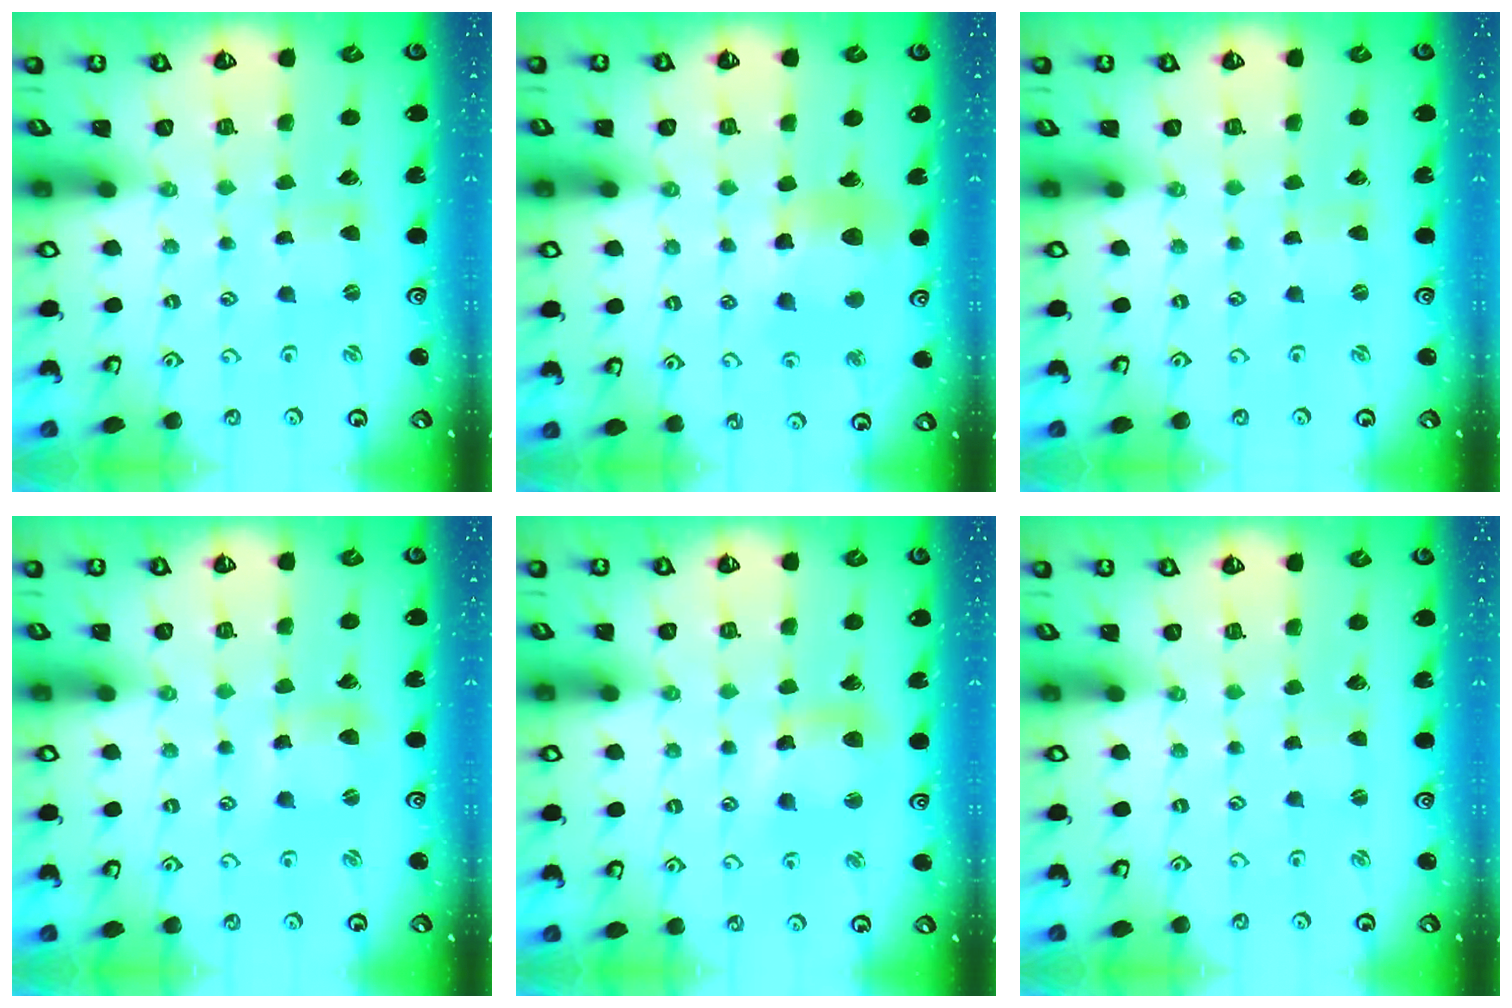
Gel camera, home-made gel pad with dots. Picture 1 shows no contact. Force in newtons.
{"total": 11.2, "press": 11.1, "slide": 1.5}
{"total": 0.0}
{"total": 4.7, "press": 4.7, "slide": 0.5}
{"total": 9.6, "press": 9.5, "slide": 1.2}
{"total": 0.0}